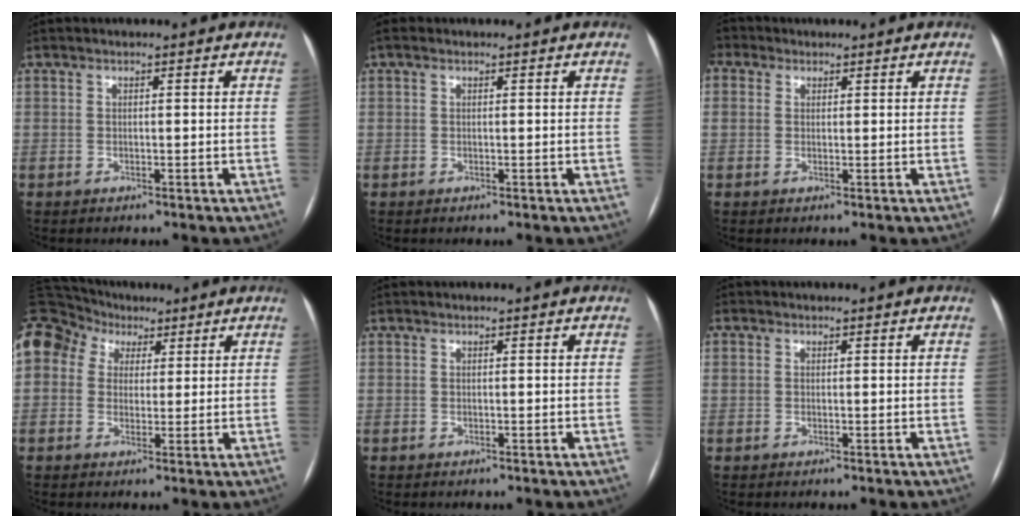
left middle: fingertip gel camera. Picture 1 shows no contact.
{"total": 0.6, "force": [0.4, 0.3, 0.3], "torque": [-0.011, 0.015, 0.006]}
{"total": 2.8, "force": [1.4, 2.3, 0.9], "torque": [-0.037, 0.018, 0.032]}
{"total": 21.6, "force": [9.8, 16.6, 9.8], "torque": [-0.314, 0.117, 0.187]}
{"total": 0.0}
{"total": 0.7, "force": [-0.5, -0.2, -0.5], "torque": [0.010, -0.006, -0.007]}